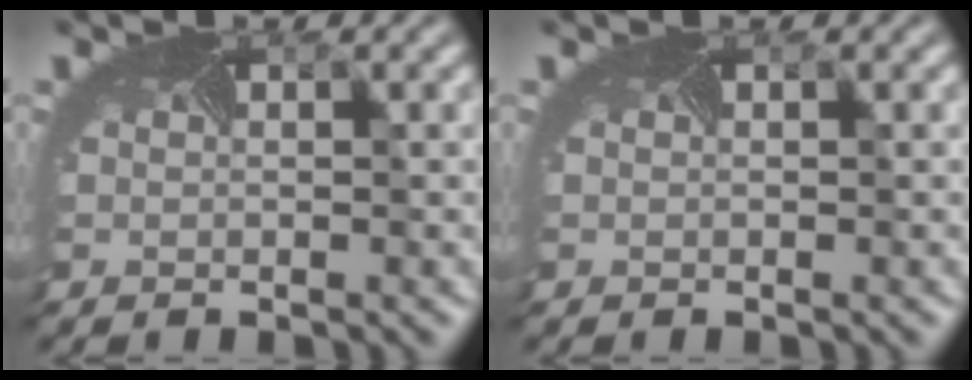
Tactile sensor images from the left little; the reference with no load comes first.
{"total": 0.0}